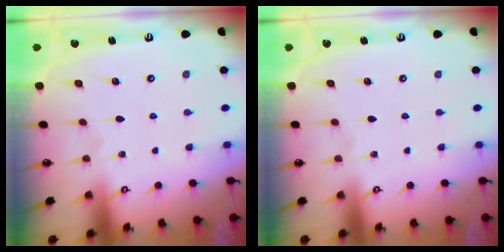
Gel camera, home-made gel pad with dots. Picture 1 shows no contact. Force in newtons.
{"total": 0.0}